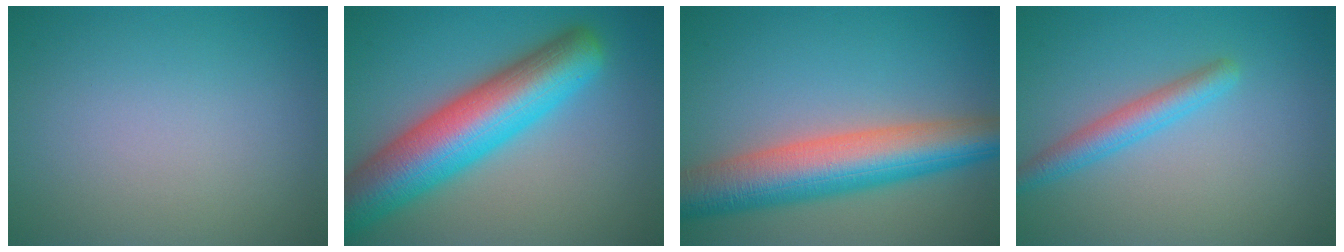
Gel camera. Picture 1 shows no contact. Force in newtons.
{"total": 10.8, "press": 10.8, "slide": 0.4}
{"total": 9.3, "press": 9.3, "slide": 0.4}
{"total": 2.8, "press": 2.8, "slide": 0.2}